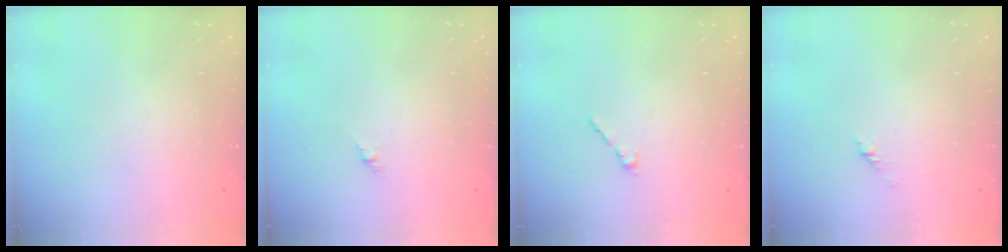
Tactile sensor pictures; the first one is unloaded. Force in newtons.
{"total": 1.5, "press": 1.4, "slide": 0.6}
{"total": 2.1, "press": 2.0, "slide": 0.7}
{"total": 1.5, "press": 1.4, "slide": 0.5}